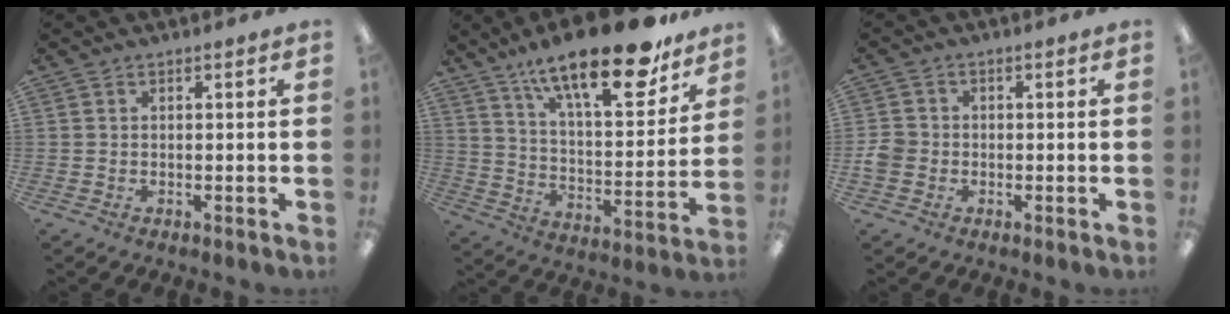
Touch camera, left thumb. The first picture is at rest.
{"total": 22.2, "force": [16.3, 6.0, 13.8], "torque": [-0.208, -0.113, 0.268]}
{"total": 3.8, "force": [-1.1, 3.5, 1.3], "torque": [-0.021, 0.008, -0.018]}